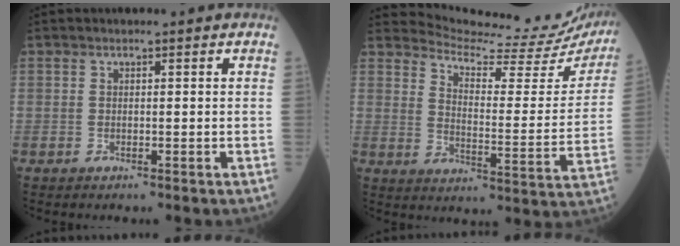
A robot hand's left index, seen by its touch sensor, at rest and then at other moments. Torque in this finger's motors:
{"motor_torque": [0.81, -1.33, -0.34, -0.09]}